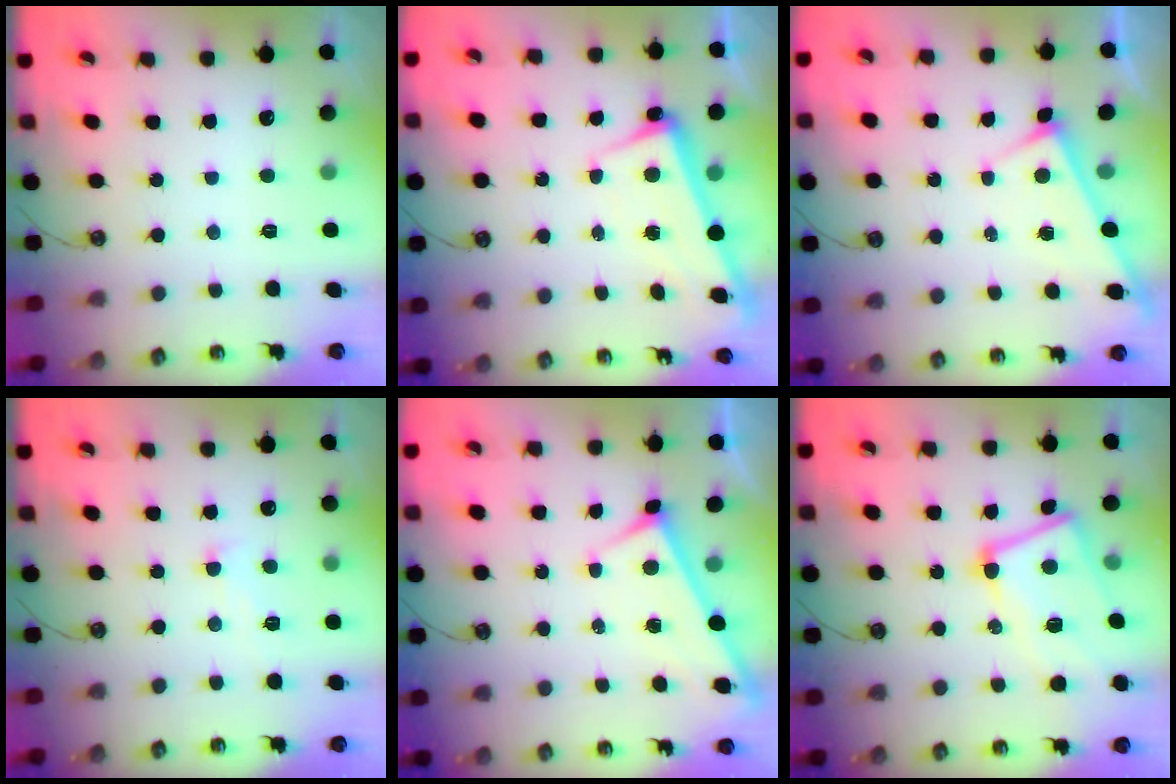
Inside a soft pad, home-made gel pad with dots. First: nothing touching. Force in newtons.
{"total": 2.3, "press": 2.2, "slide": 0.7}
{"total": 3.0, "press": 3.0, "slide": 0.2}
{"total": 2.4, "press": 2.4, "slide": 0.3}
{"total": 3.1, "press": 3.1, "slide": 0.3}
{"total": 8.5, "press": 8.4, "slide": 1.3}